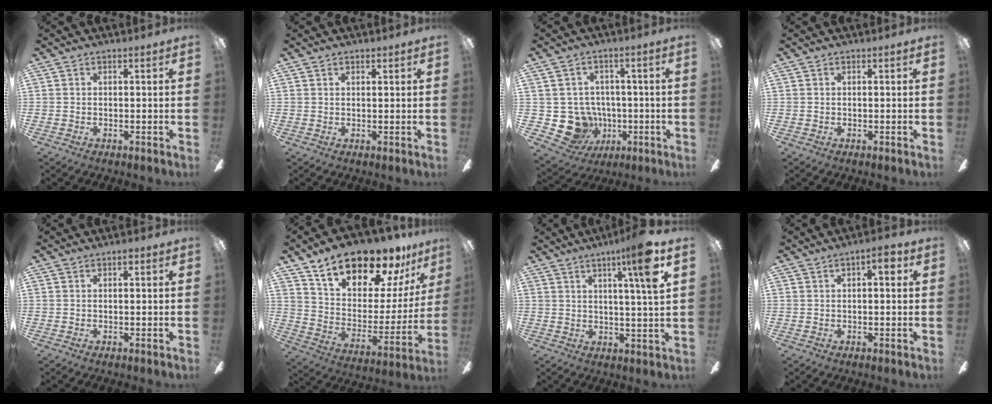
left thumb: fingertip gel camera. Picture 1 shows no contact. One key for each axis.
{"total": 1.0, "fx": 0.8, "fy": 0.5, "fz": 0.3, "tx": 0.002, "ty": -0.003, "tz": 0.014}
{"total": 10.4, "fx": -1.8, "fy": 9.7, "fz": 3.3, "tx": -0.097, "ty": 0.006, "tz": -0.023}
{"total": 0.0}
{"total": 1.1, "fx": 0.7, "fy": 0.3, "fz": 0.7, "tx": -0.008, "ty": 0.000, "tz": 0.009}
{"total": 19.2, "fx": 15.9, "fy": 7.4, "fz": 7.9, "tx": -0.139, "ty": -0.116, "tz": 0.281}
{"total": 10.6, "fx": 5.4, "fy": 0.3, "fz": 9.1, "tx": -0.142, "ty": -0.013, "tz": 0.076}
{"total": 3.7, "fx": 1.5, "fy": 1.4, "fz": 3.1, "tx": -0.037, "ty": -0.001, "tz": 0.018}